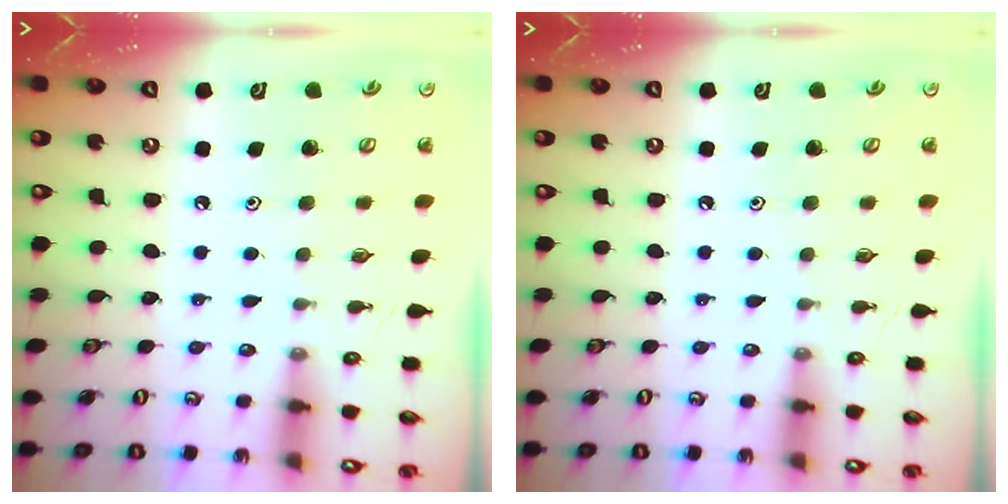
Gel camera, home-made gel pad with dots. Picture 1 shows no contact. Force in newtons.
{"total": 0.0}